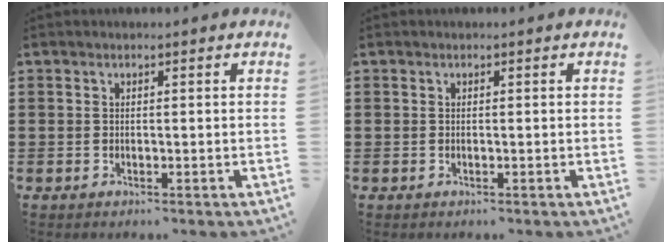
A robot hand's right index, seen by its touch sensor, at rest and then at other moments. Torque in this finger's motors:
{"motor_torque": [0.46, 0.45, 0.00, 0.00]}